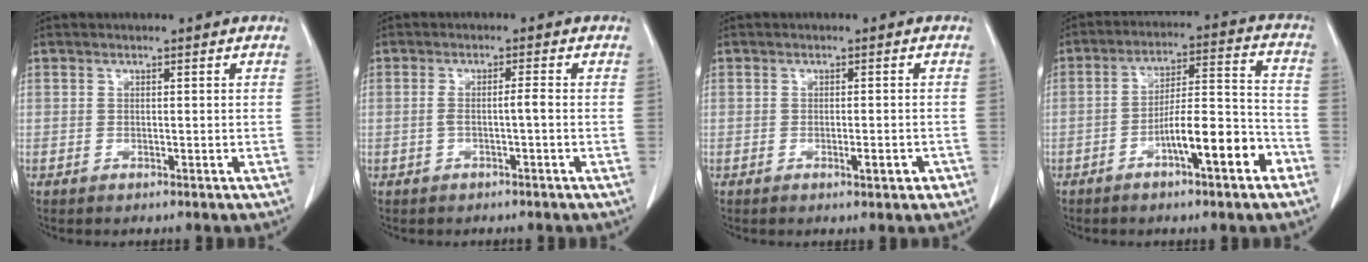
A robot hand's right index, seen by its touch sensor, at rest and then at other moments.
{"total": 2.1, "force": [-0.6, -0.2, 2.0], "torque": [-0.036, 0.003, -0.009]}
{"total": 2.4, "force": [-1.1, 0.6, 2.1], "torque": [-0.031, -0.002, -0.014]}
{"total": 11.2, "force": [-5.5, 1.5, 9.6], "torque": [-0.153, 0.021, -0.087]}